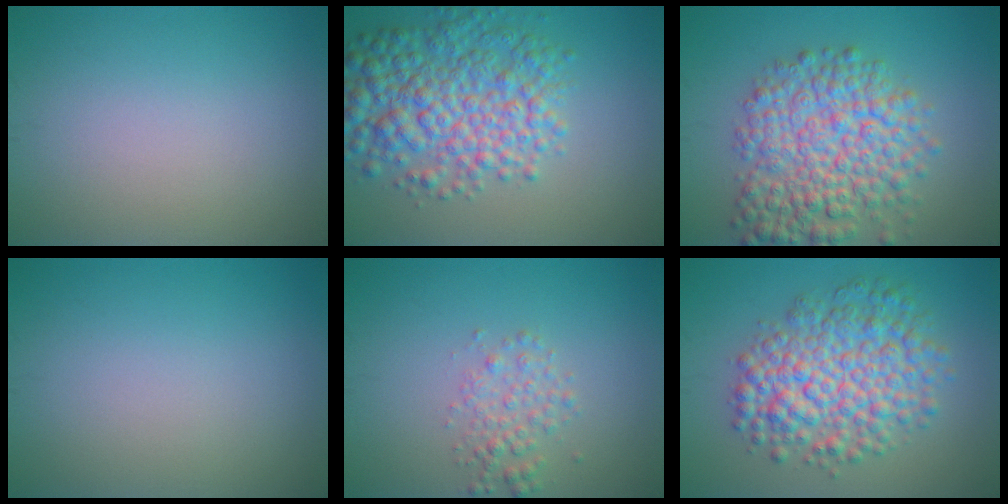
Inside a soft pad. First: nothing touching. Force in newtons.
{"total": 7.7, "press": 7.7, "slide": 0.1}
{"total": 8.4, "press": 8.4, "slide": 0.3}
{"total": 0.0}
{"total": 2.1, "press": 2.1, "slide": 0.1}
{"total": 7.8, "press": 7.8, "slide": 0.2}